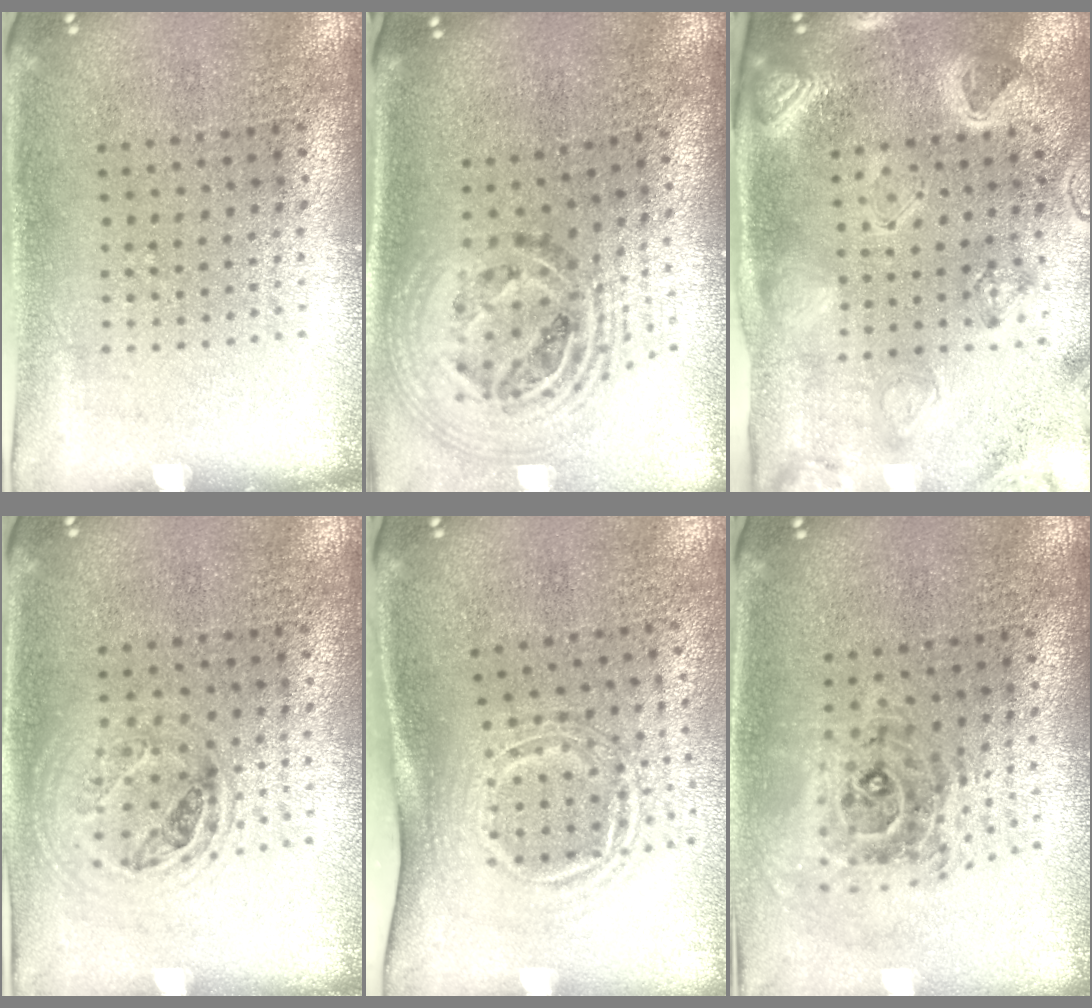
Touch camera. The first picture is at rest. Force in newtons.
{"total": 1.9, "press": 1.6, "slide": 1.1}
{"total": 3.0, "press": 3.0, "slide": 0.5}
{"total": 1.0, "press": 0.9, "slide": 0.4}
{"total": 1.7, "press": 1.2, "slide": 1.2}
{"total": 0.9, "press": 0.9, "slide": 0.2}